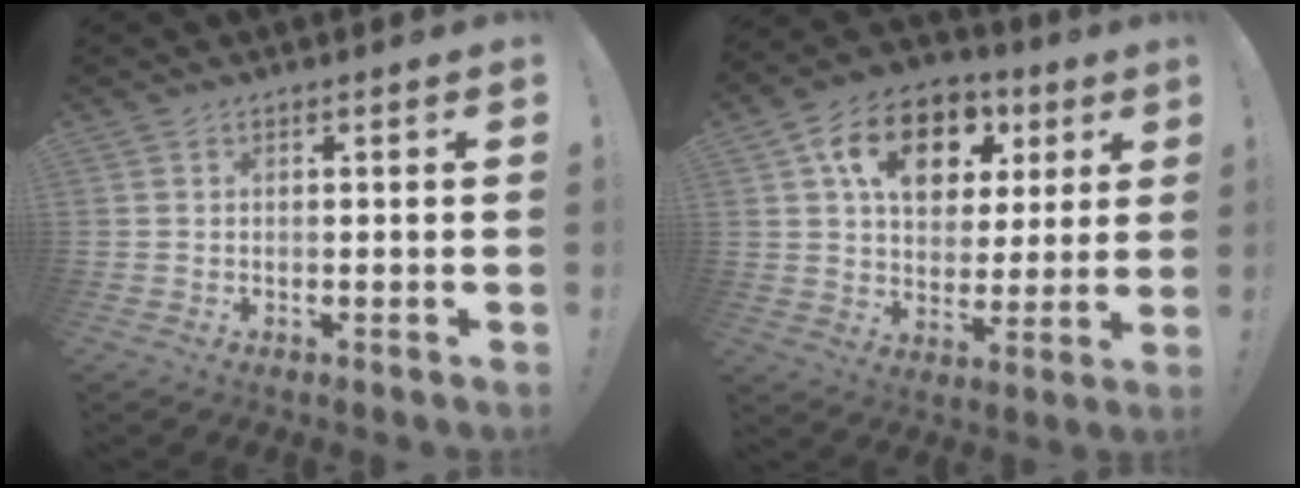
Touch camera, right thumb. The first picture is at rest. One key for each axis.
{"total": 17.0, "fx": 7.3, "fy": 12.1, "fz": 9.6, "tx": -0.151, "ty": -0.014, "tz": 0.135}